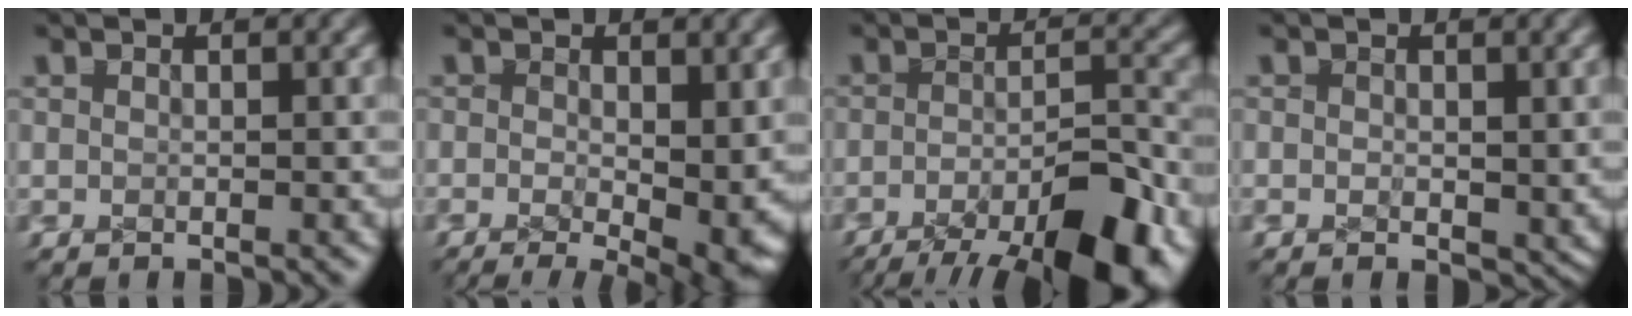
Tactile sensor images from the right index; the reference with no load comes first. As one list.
[{"total": 6.0, "force": [-2.3, 2.7, 4.8], "torque": [-0.067, -0.042, -0.017]}, {"total": 12.7, "force": [-8.6, 6.0, 7.3], "torque": [-0.087, -0.038, -0.119]}, {"total": 1.1, "force": [-0.2, 0.7, 0.8], "torque": [-0.013, -0.008, -0.002]}]